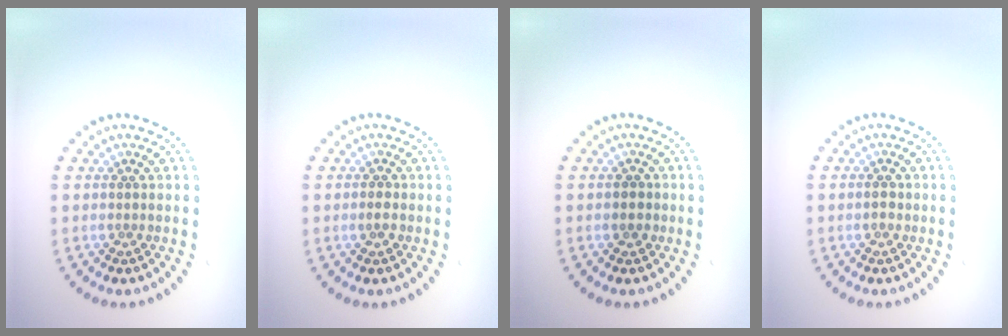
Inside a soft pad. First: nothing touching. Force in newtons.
{"total": 1.1, "press": 1.0, "slide": 0.3}
{"total": 1.3, "press": 1.2, "slide": 0.4}
{"total": 0.9, "press": 0.9, "slide": 0.0}